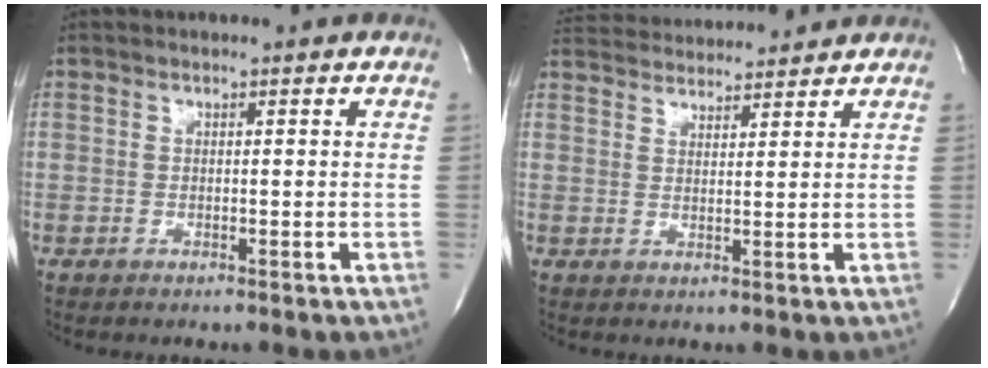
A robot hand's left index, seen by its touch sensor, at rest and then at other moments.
{"total": 11.4, "force": [11.0, 1.3, 2.8], "torque": [-0.057, 0.031, 0.169]}